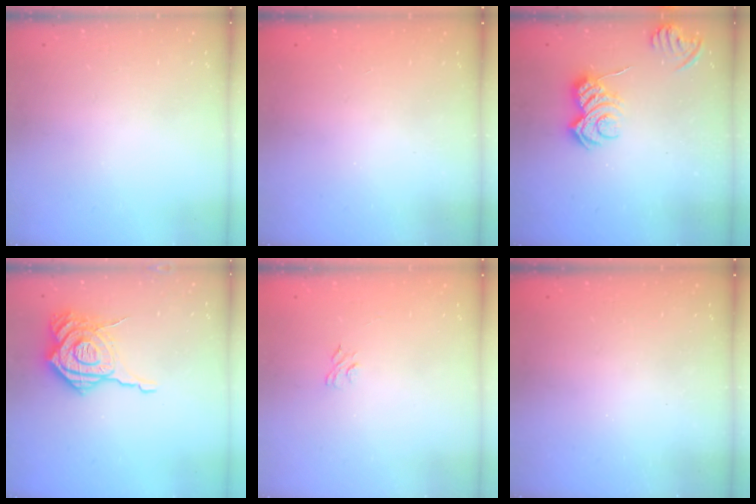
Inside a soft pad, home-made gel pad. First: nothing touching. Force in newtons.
{"total": 2.3, "press": 2.2, "slide": 0.7}
{"total": 7.8, "press": 7.7, "slide": 0.9}
{"total": 19.3, "press": 19.2, "slide": 2.0}
{"total": 4.2, "press": 4.0, "slide": 1.1}
{"total": 2.4, "press": 2.3, "slide": 0.8}